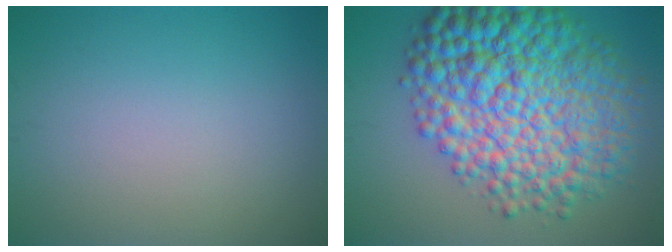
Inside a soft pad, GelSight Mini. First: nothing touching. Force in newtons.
{"total": 13.0, "press": 13.0, "slide": 0.1}